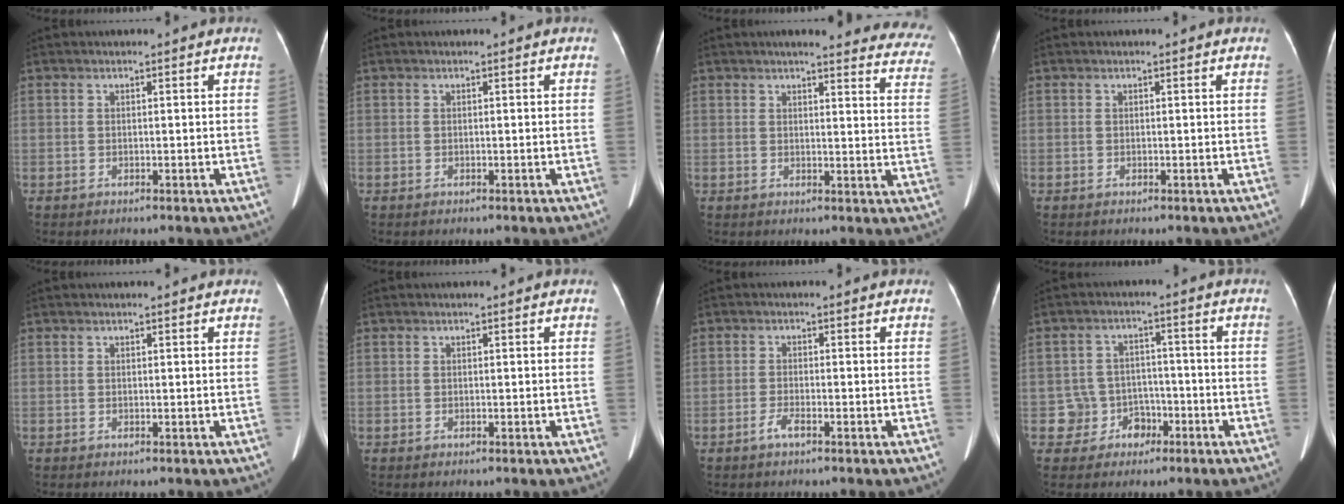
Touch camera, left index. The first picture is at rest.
{"total": 0.0}
{"total": 21.8, "force": [20.2, 3.3, 7.6], "torque": [-0.069, -0.069, 0.204]}
{"total": 0.0}
{"total": 1.0, "force": [0.9, 0.0, 0.4], "torque": [-0.010, 0.009, 0.011]}
{"total": 0.0}
{"total": 1.7, "force": [-1.1, 0.1, 1.2], "torque": [-0.028, -0.001, -0.024]}
{"total": 5.1, "force": [-2.3, 4.6, -0.4], "torque": [0.022, 0.019, -0.032]}